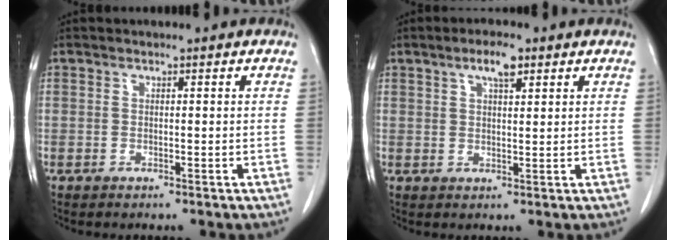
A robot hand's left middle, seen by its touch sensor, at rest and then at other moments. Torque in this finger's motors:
{"motor_torque": [0.67, -0.39, 0.05, 0.02]}